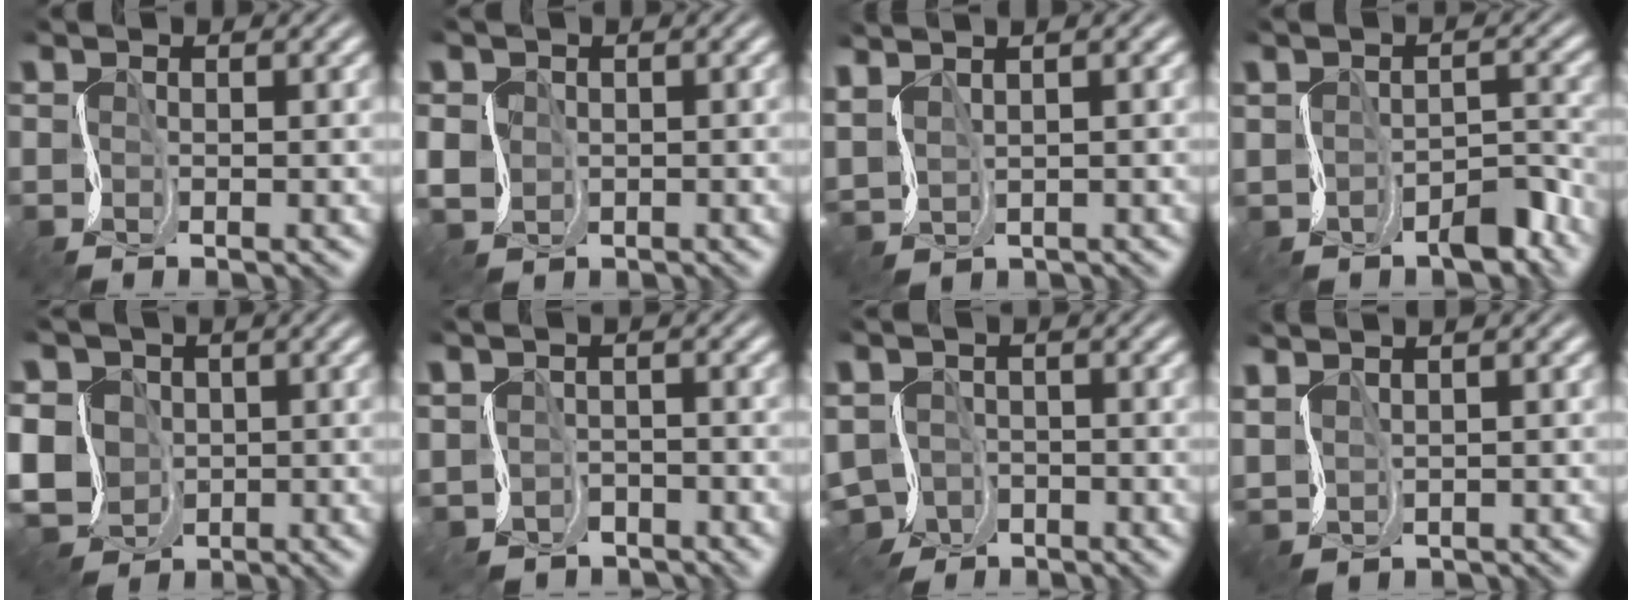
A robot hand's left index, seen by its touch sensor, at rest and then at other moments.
{"total": 2.1, "force": [-0.2, 1.9, 0.8], "torque": [-0.030, -0.001, -0.002]}
{"total": 3.6, "force": [2.5, 1.3, 2.2], "torque": [-0.073, 0.017, 0.050]}
{"total": 4.4, "force": [-2.6, 2.1, 2.9], "torque": [-0.036, -0.005, -0.043]}
{"total": 10.0, "force": [-2.3, 8.3, 5.1], "torque": [-0.089, -0.001, -0.083]}
{"total": 2.8, "force": [-1.8, 1.6, 1.5], "torque": [-0.027, -0.010, -0.035]}
{"total": 4.5, "force": [-2.5, 2.8, 2.5], "torque": [-0.048, -0.008, -0.053]}
{"total": 2.7, "force": [2.1, 0.7, 1.5], "torque": [-0.051, 0.012, 0.040]}